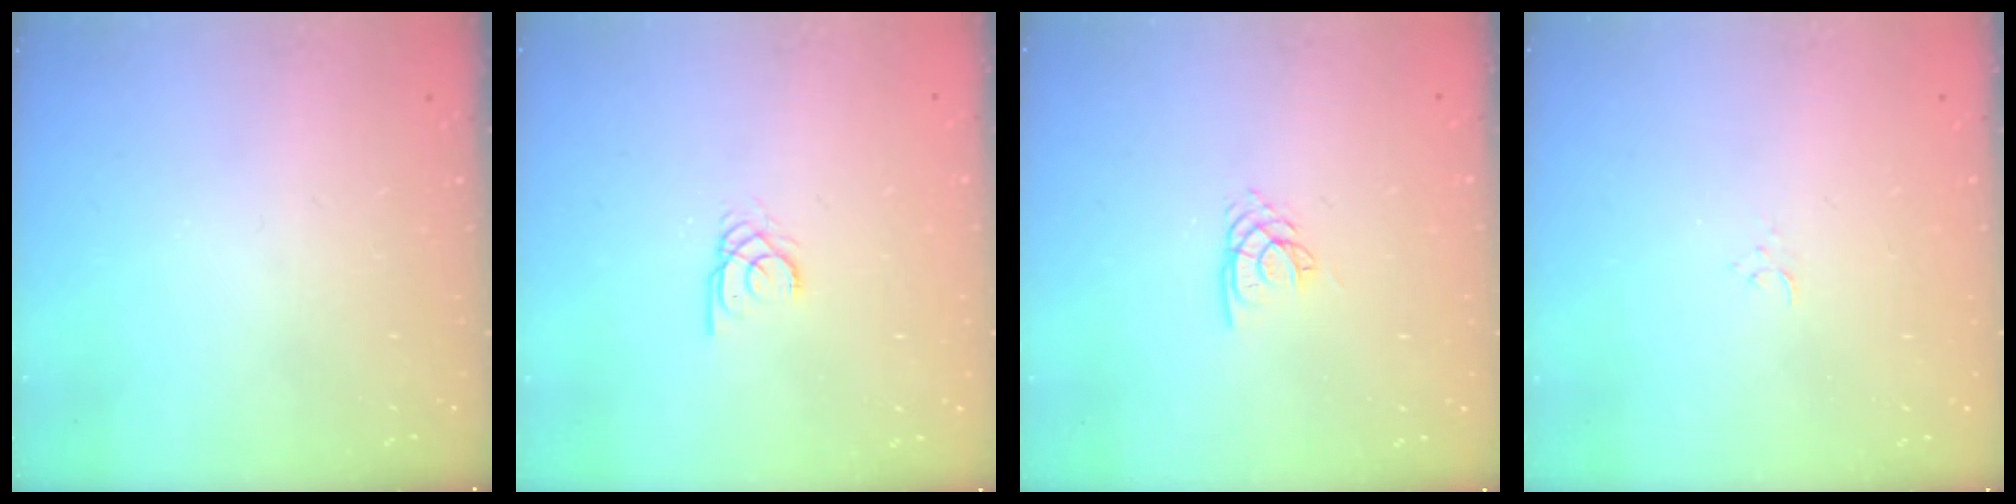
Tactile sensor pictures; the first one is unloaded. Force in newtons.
{"total": 2.0, "press": 2.0, "slide": 0.2}
{"total": 2.1, "press": 2.1, "slide": 0.1}
{"total": 2.4, "press": 2.4, "slide": 0.3}